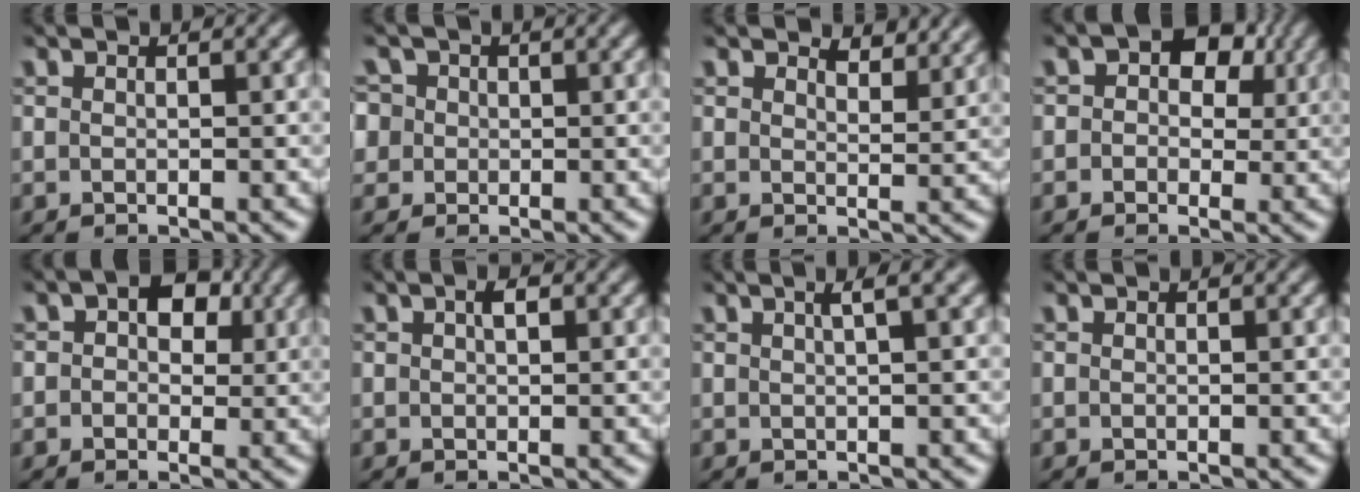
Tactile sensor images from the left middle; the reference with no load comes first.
{"total": 4.9, "force": [1.5, 4.3, 2.0], "torque": [-0.038, 0.030, -0.001]}
{"total": 3.0, "force": [2.7, 0.7, 0.9], "torque": [-0.022, -0.005, 0.035]}
{"total": 5.8, "force": [1.6, 4.4, 3.3], "torque": [-0.014, 0.020, -0.017]}
{"total": 4.3, "force": [1.2, 3.2, 2.6], "torque": [-0.010, 0.013, -0.013]}
{"total": 1.0, "force": [0.4, 0.4, 0.9], "torque": [-0.017, 0.002, 0.007]}
{"total": 2.2, "force": [1.0, 0.3, 1.9], "torque": [-0.021, 0.008, 0.012]}
{"total": 0.0}